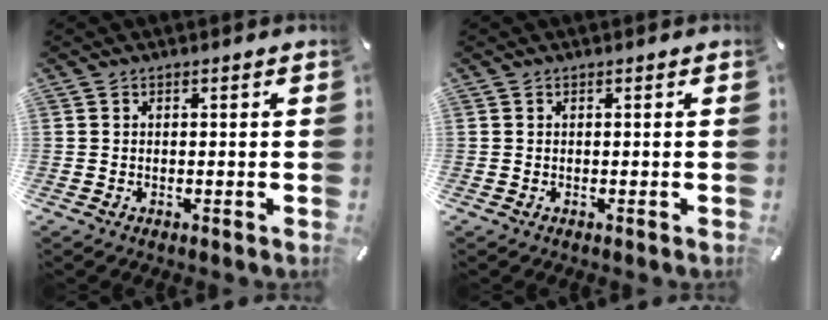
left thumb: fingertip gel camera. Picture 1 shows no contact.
{"total": 0.0}